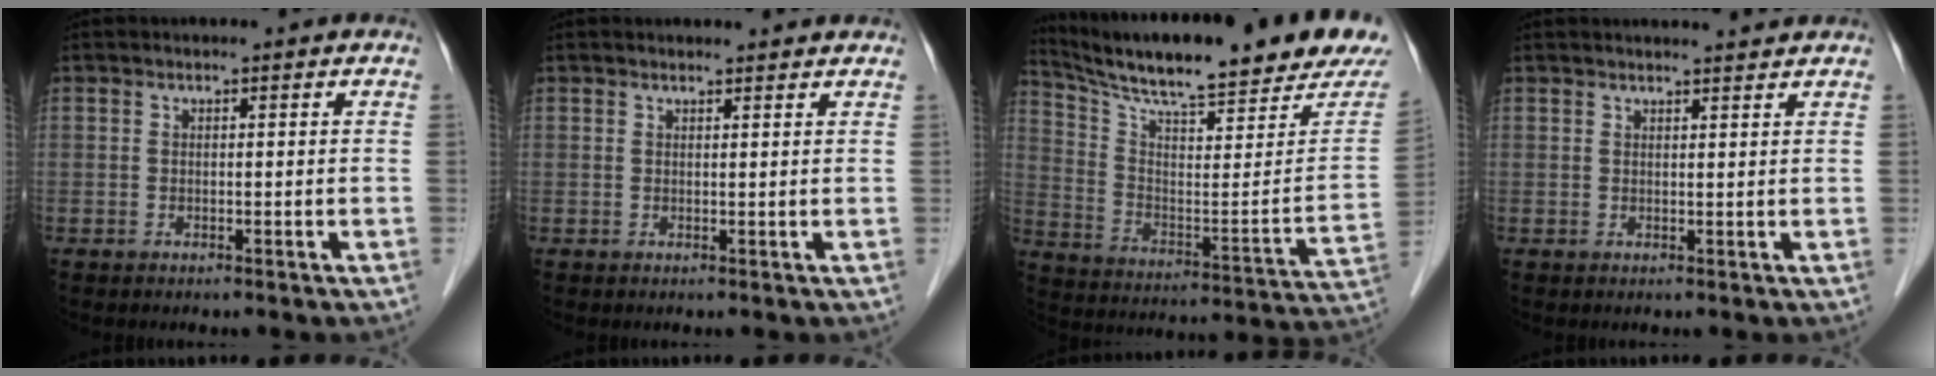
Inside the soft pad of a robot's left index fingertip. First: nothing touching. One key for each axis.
{"total": 3.1, "fx": 3.0, "fy": 0.4, "fz": 0.4, "tx": -0.013, "ty": 0.009, "tz": 0.032}
{"total": 26.0, "fx": 22.5, "fy": 2.3, "fz": 12.6, "tx": -0.213, "ty": -0.060, "tz": 0.316}
{"total": 4.3, "fx": 4.2, "fy": 0.0, "fz": 1.0, "tx": -0.016, "ty": 0.012, "tz": 0.048}